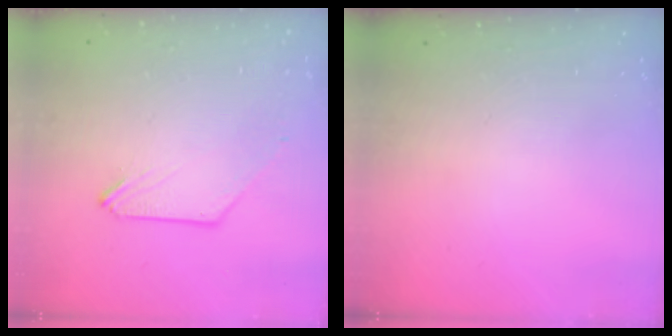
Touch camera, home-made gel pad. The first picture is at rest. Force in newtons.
{"total": 0.0}